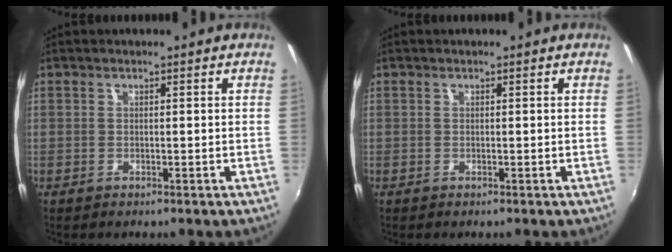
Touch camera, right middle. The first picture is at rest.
{"total": 0.0}